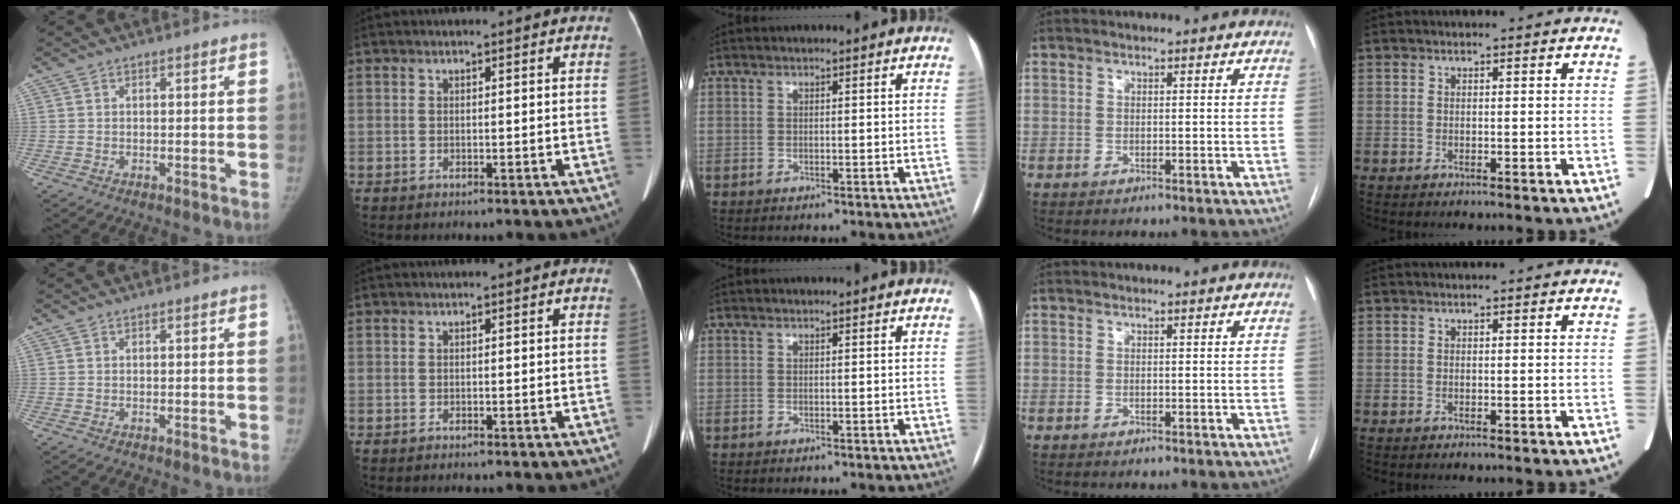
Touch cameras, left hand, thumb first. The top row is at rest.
{}